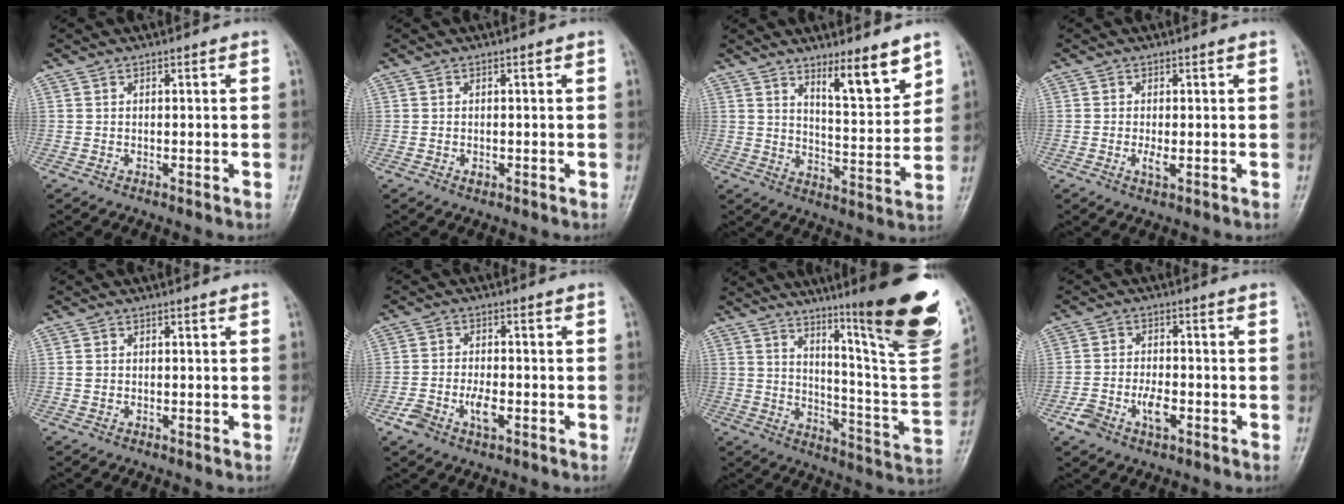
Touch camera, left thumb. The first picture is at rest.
{"total": 0.7, "force": [-0.2, 0.4, 0.5], "torque": [-0.004, 0.003, -0.001]}
{"total": 9.6, "force": [6.8, 1.8, 6.6], "torque": [-0.089, -0.061, 0.112]}
{"total": 1.5, "force": [-0.2, 0.4, 1.4], "torque": [-0.025, -0.003, -0.003]}
{"total": 0.7, "force": [0.0, 0.6, 0.3], "torque": [-0.005, 0.005, 0.004]}
{"total": 5.4, "force": [-2.2, 2.8, 4.1], "torque": [-0.081, 0.015, -0.038]}
{"total": 25.5, "force": [15.0, 2.8, 20.4], "torque": [-0.255, -0.089, 0.219]}
{"total": 6.1, "force": [-2.7, 3.3, 4.4], "torque": [-0.088, 0.018, -0.047]}